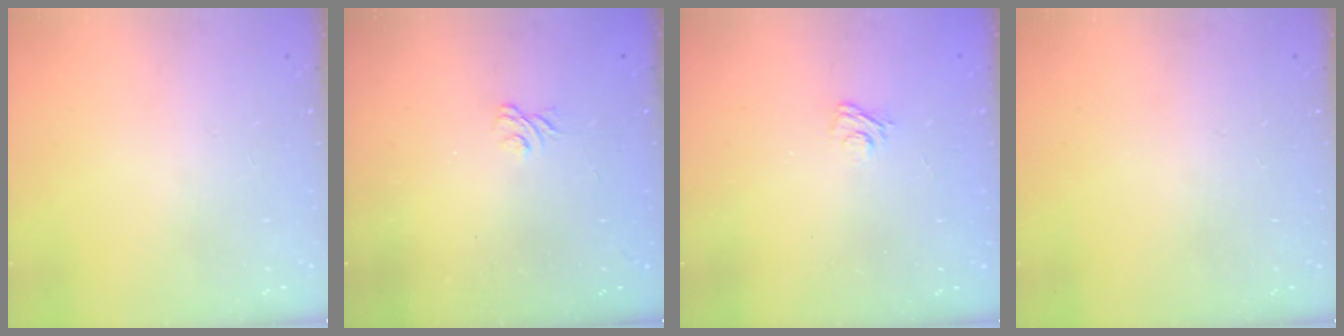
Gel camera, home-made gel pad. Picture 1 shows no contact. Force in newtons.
{"total": 1.9, "press": 1.5, "slide": 1.1}
{"total": 2.9, "press": 2.6, "slide": 1.2}
{"total": 0.0}